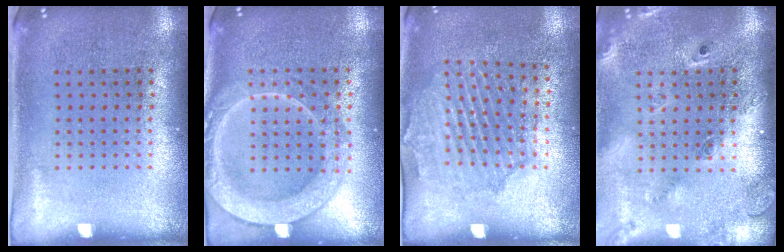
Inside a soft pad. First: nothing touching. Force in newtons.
{"total": 2.0, "press": 2.0, "slide": 0.3}
{"total": 1.5, "press": 1.5, "slide": 0.4}
{"total": 2.4, "press": 1.7, "slide": 1.7}